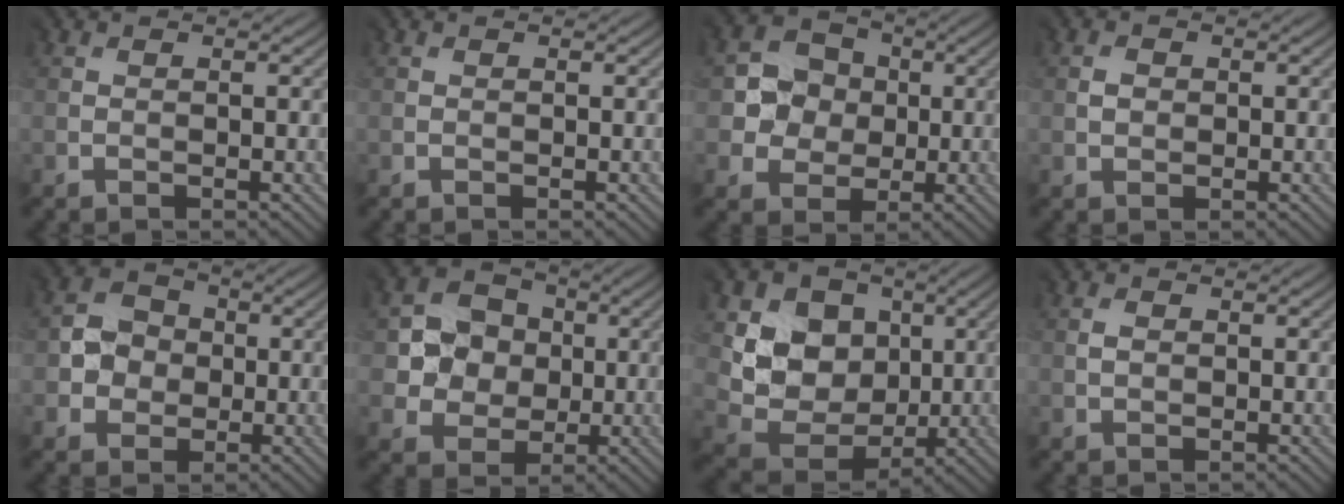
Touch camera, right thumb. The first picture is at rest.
{"total": 0.0}
{"total": 5.0, "force": [0.7, 4.9, 0.8], "torque": [-0.016, 0.008, 0.001]}
{"total": 1.2, "force": [0.3, 1.1, -0.1], "torque": [0.002, -0.002, 0.006]}
{"total": 3.9, "force": [-0.3, 3.8, 0.6], "torque": [-0.013, 0.006, -0.013]}
{"total": 5.8, "force": [0.9, 5.6, 1.4], "torque": [-0.031, 0.006, 0.006]}
{"total": 9.3, "force": [2.7, 8.1, 3.8], "torque": [-0.088, -0.012, 0.042]}
{"total": 1.0, "force": [0.5, 0.9, 0.2], "torque": [-0.002, -0.001, 0.010]}